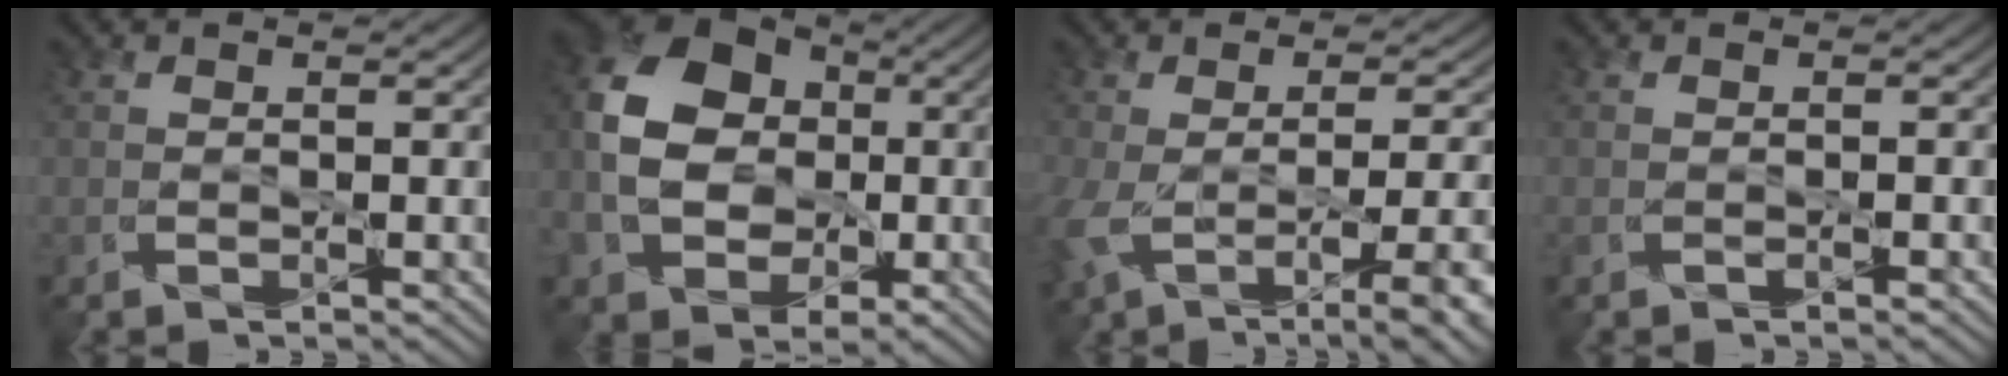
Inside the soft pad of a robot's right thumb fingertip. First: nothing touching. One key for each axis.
{"total": 13.8, "fx": -0.4, "fy": 10.9, "fz": 8.5, "tx": -0.193, "ty": -0.003, "tz": -0.005}
{"total": 11.0, "fx": -3.6, "fy": 4.8, "fz": 9.2, "tx": -0.175, "ty": -0.034, "tz": -0.044}
{"total": 0.6, "fx": -0.4, "fy": 0.1, "fz": 0.4, "tx": -0.005, "ty": -0.001, "tz": -0.008}